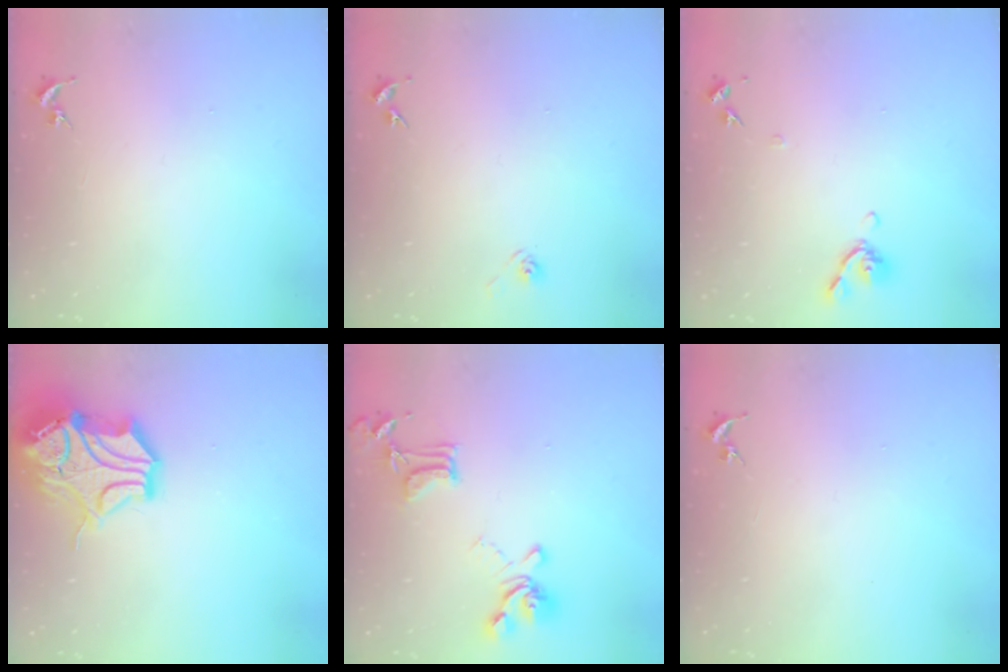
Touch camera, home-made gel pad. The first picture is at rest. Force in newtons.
{"total": 2.9, "press": 2.6, "slide": 1.4}
{"total": 7.9, "press": 7.8, "slide": 1.5}
{"total": 16.4, "press": 16.3, "slide": 2.2}
{"total": 15.9, "press": 15.9, "slide": 1.0}
{"total": 0.0}